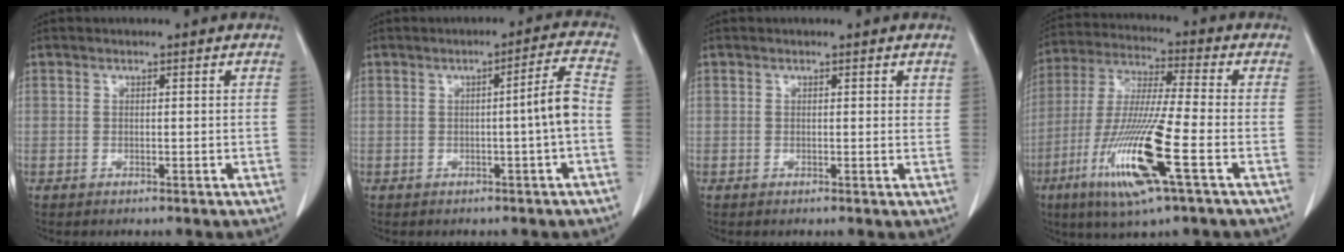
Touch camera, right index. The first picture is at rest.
{"total": 4.7, "force": [-0.9, -0.8, 4.5], "torque": [-0.063, 0.007, -0.014]}
{"total": 0.6, "force": [0.4, 0.2, 0.4], "torque": [-0.002, -0.001, 0.002]}
{"total": 16.0, "force": [-6.2, 0.3, 14.8], "torque": [-0.306, -0.025, -0.118]}